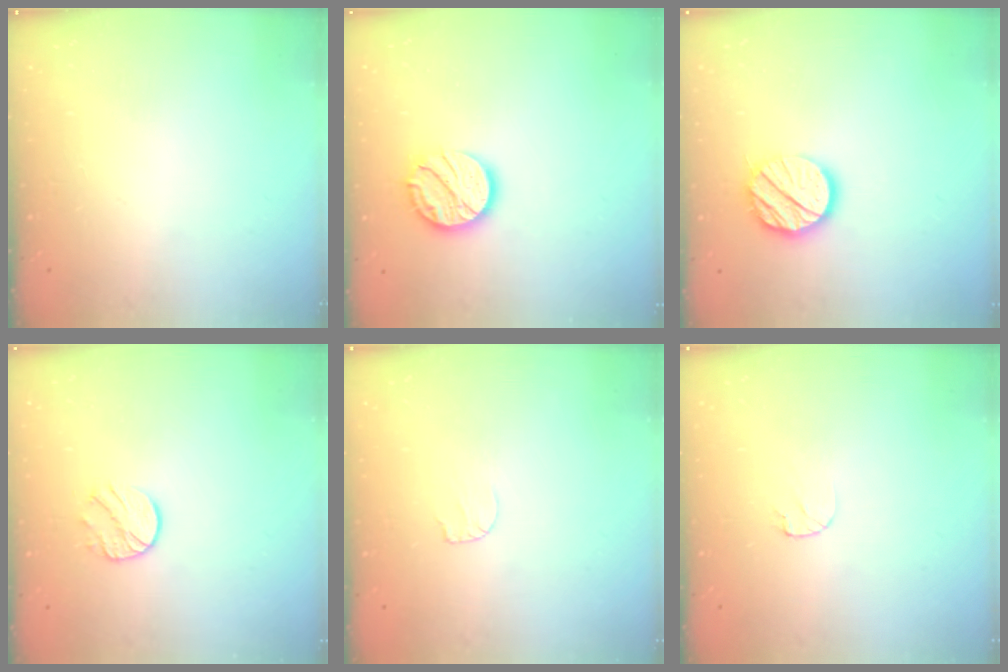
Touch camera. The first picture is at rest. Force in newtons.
{"total": 12.6, "press": 12.6, "slide": 0.7}
{"total": 13.3, "press": 13.2, "slide": 1.4}
{"total": 8.7, "press": 8.7, "slide": 0.5}
{"total": 3.9, "press": 3.9, "slide": 0.4}
{"total": 4.8, "press": 4.8, "slide": 0.3}